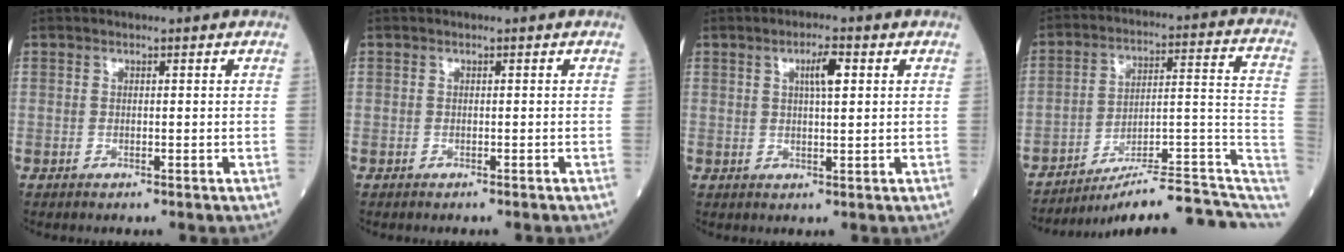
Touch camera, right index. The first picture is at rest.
{"total": 0.5, "force": [-0.5, 0.0, 0.2], "torque": [-0.001, 0.000, -0.011]}
{"total": 3.7, "force": [1.3, 0.6, 3.5], "torque": [-0.059, 0.003, 0.022]}
{"total": 17.0, "force": [-14.8, 2.0, 8.2], "torque": [-0.059, 0.059, -0.209]}